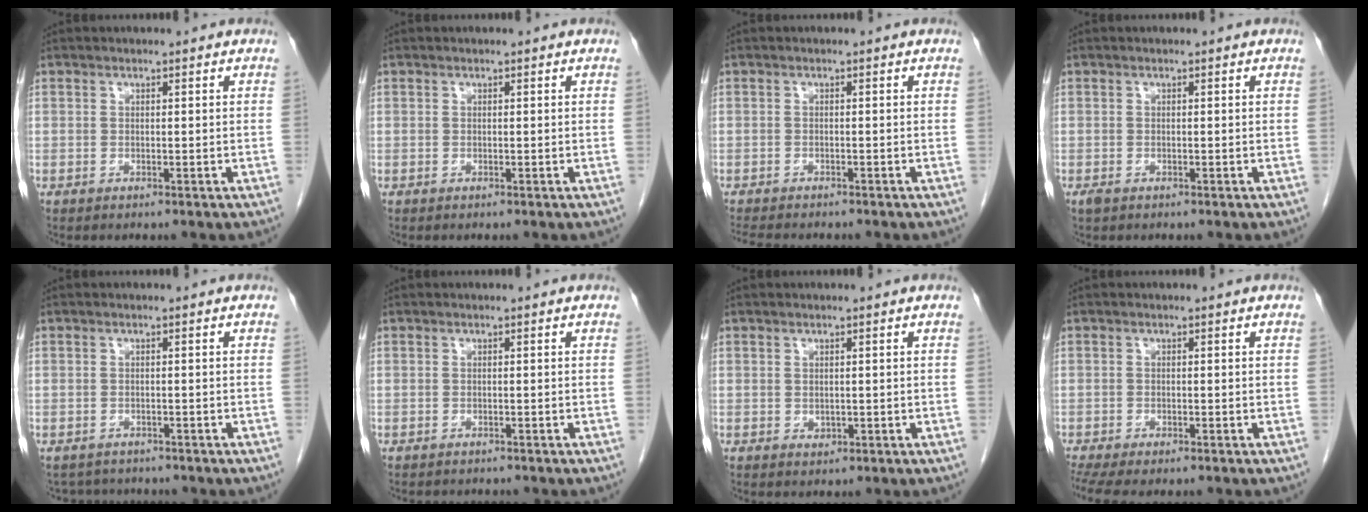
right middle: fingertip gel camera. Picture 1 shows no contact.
{"total": 0.0}
{"total": 6.1, "force": [-5.3, 1.3, 2.6], "torque": [-0.039, -0.008, -0.079]}
{"total": 0.8, "force": [-0.5, 0.5, 0.5], "torque": [-0.015, -0.001, -0.006]}
{"total": 4.3, "force": [-4.0, 1.6, 0.3], "torque": [-0.002, 0.002, -0.052]}
{"total": 2.3, "force": [-2.2, 0.7, 0.5], "torque": [-0.011, -0.005, -0.026]}
{"total": 0.8, "force": [0.1, 0.6, 0.4], "torque": [-0.007, 0.000, 0.005]}
{"total": 6.0, "force": [-4.7, 1.6, 3.3], "torque": [-0.058, -0.006, -0.077]}